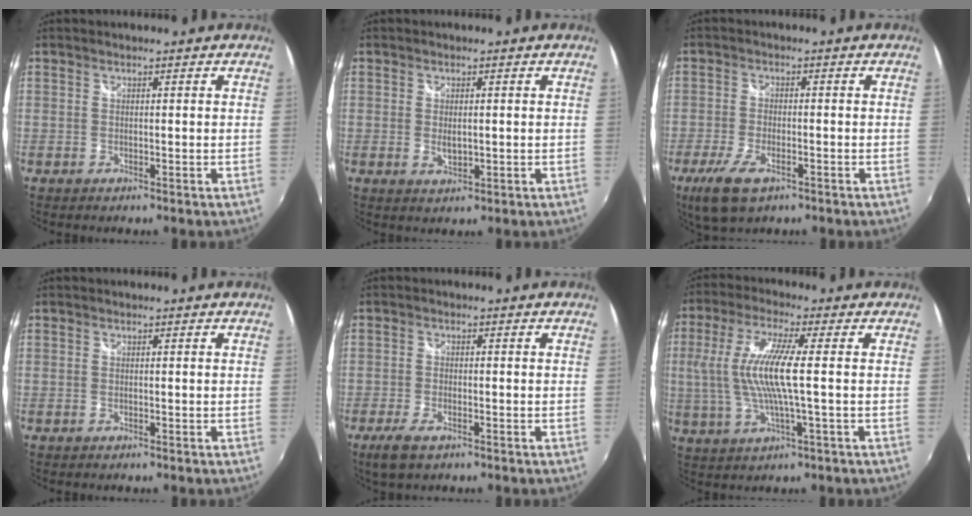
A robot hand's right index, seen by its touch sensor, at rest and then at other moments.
{"total": 2.6, "force": [-0.1, 1.5, 2.1], "torque": [-0.036, -0.004, 0.003]}
{"total": 8.5, "force": [-4.9, 3.6, 6.0], "torque": [-0.147, -0.025, -0.091]}
{"total": 0.0}
{"total": 5.0, "force": [-3.2, 2.0, 3.2], "torque": [-0.082, -0.013, -0.060]}
{"total": 11.7, "force": [0.1, 1.1, 11.7], "torque": [-0.232, -0.002, 0.006]}